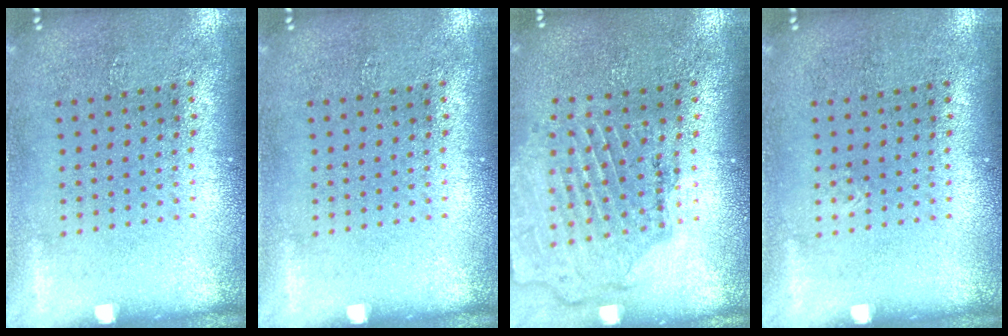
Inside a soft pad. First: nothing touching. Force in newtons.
{"total": 0.0}
{"total": 1.6, "press": 1.5, "slide": 0.3}
{"total": 0.0}